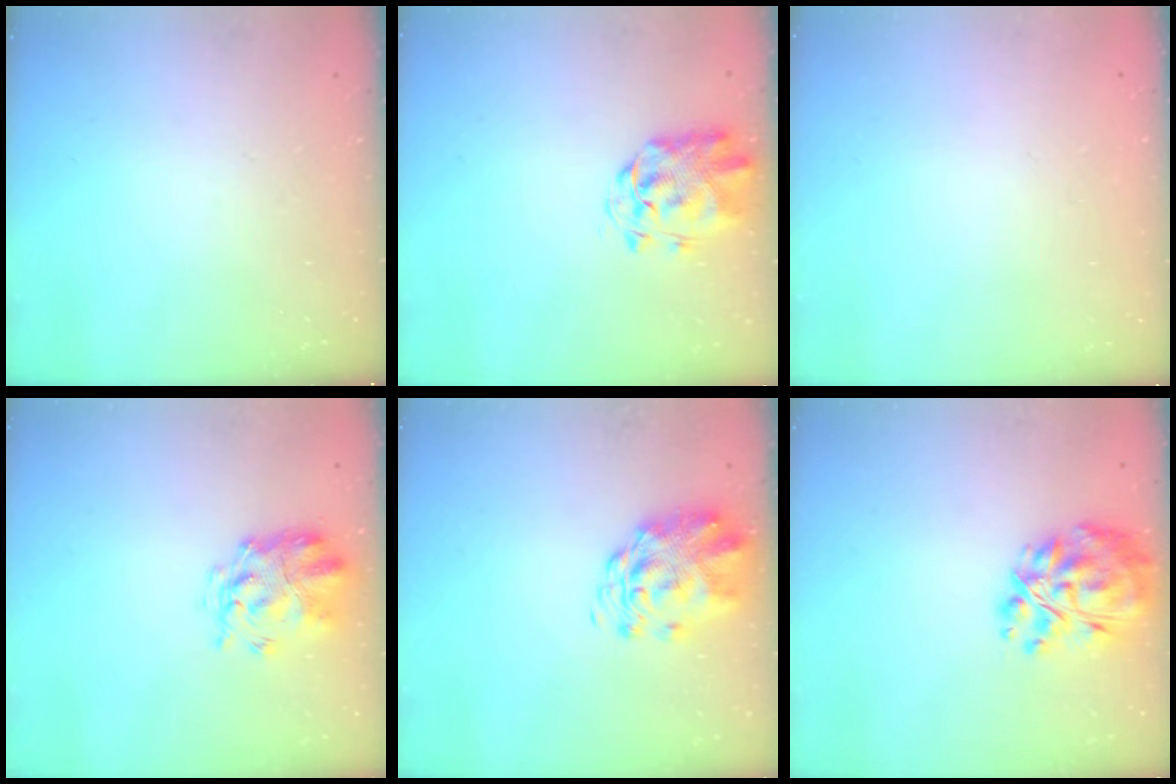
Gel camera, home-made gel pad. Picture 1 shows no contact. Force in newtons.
{"total": 2.9, "press": 2.8, "slide": 0.8}
{"total": 1.8, "press": 1.8, "slide": 0.2}
{"total": 3.8, "press": 3.4, "slide": 1.7}
{"total": 3.4, "press": 3.2, "slide": 1.0}
{"total": 16.7, "press": 15.6, "slide": 5.9}